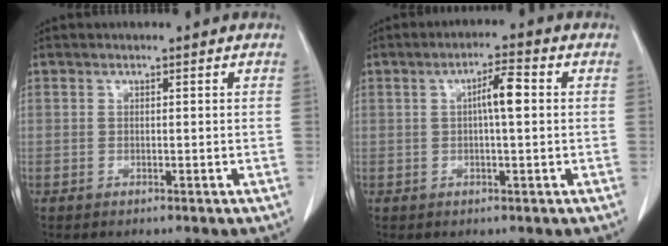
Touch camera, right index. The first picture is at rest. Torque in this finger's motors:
{"motor_torque": [0.64, 0.13, 0.12, 0.07]}